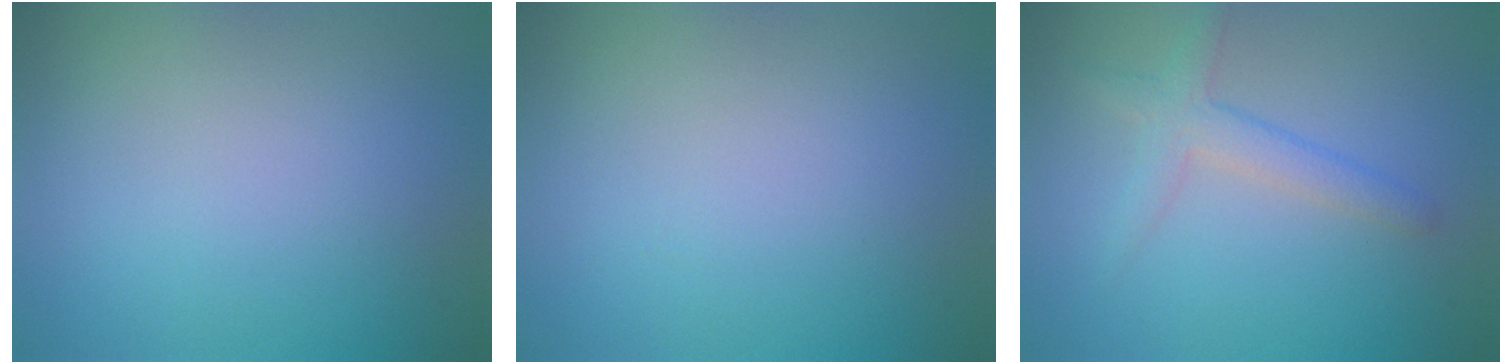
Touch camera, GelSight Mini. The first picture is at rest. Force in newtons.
{"total": 0.0}
{"total": 2.5, "press": 2.5, "slide": 0.1}